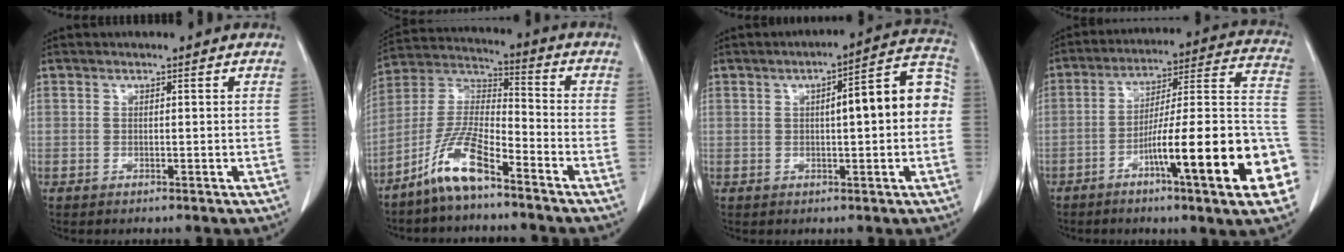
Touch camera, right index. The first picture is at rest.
{"total": 10.4, "force": [-7.1, 1.7, 7.3], "torque": [-0.160, -0.002, -0.146]}
{"total": 10.5, "force": [0.5, 2.1, 10.2], "torque": [-0.132, 0.038, 0.004]}
{"total": 22.5, "force": [-8.6, 1.4, 20.7], "torque": [-0.231, 0.010, -0.129]}